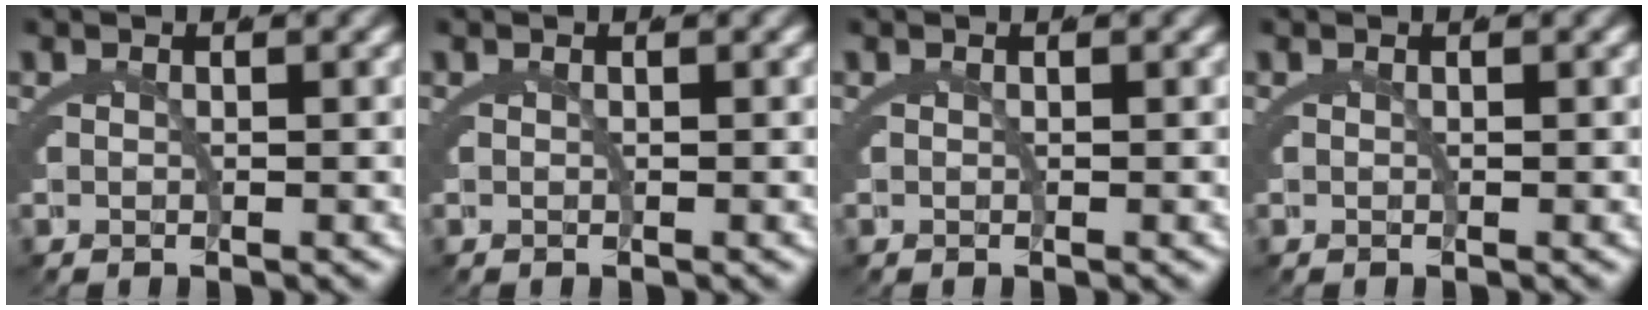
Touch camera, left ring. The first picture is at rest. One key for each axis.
{"total": 0.0}
{"total": 0.0}
{"total": 0.0}